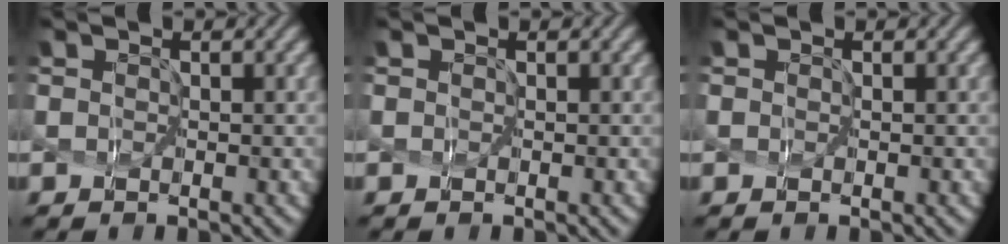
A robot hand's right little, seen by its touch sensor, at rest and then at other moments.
{"total": 0.0}
{"total": 0.0}